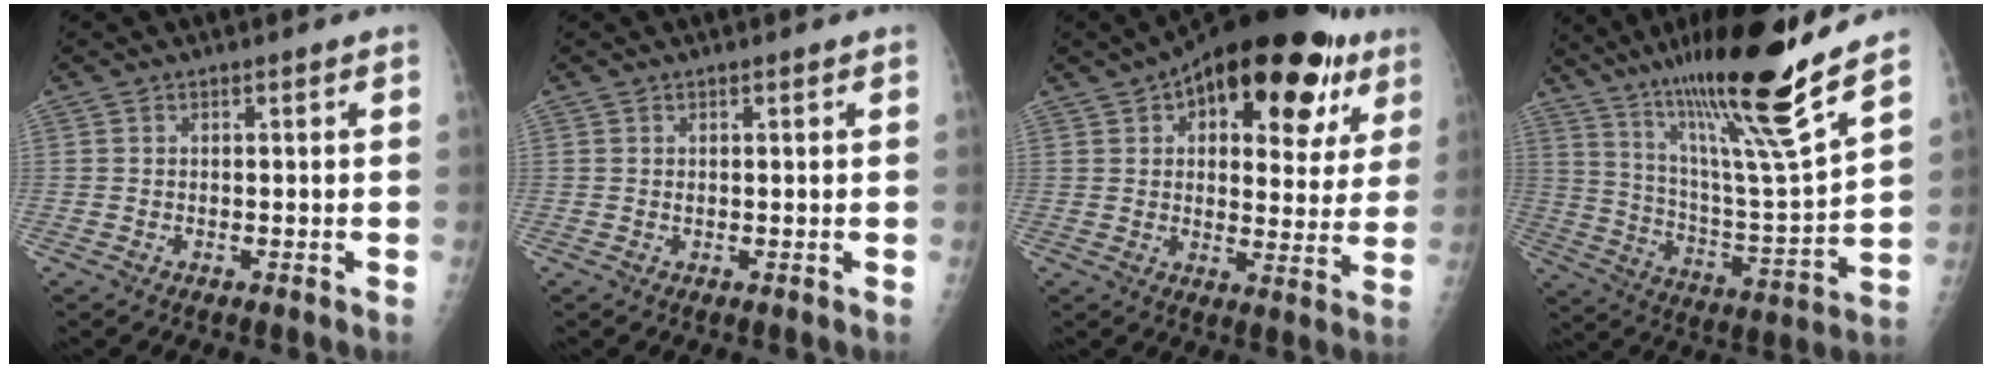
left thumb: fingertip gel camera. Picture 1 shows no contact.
{"total": 1.0, "force": [0.4, 0.4, 0.8], "torque": [-0.013, 0.002, 0.009]}
{"total": 24.8, "force": [12.4, 11.9, 17.9], "torque": [-0.213, 0.002, 0.171]}
{"total": 24.0, "force": [16.5, 1.2, 17.3], "torque": [-0.268, -0.070, 0.287]}